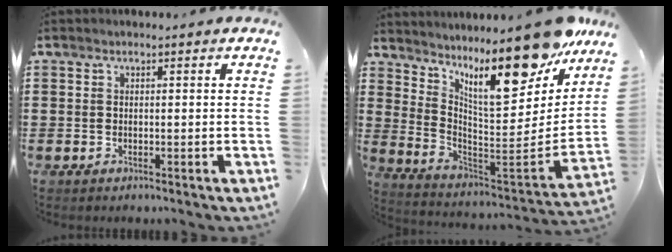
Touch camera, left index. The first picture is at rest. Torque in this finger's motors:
{"motor_torque": [1.22, -0.92, 1.05, 0.21]}